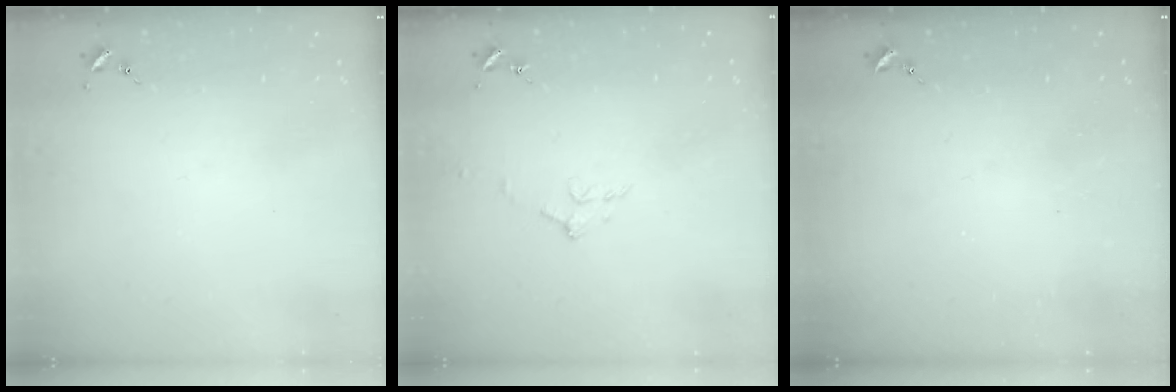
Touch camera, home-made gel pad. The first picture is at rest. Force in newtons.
{"total": 6.0, "press": 6.0, "slide": 0.7}
{"total": 0.0}